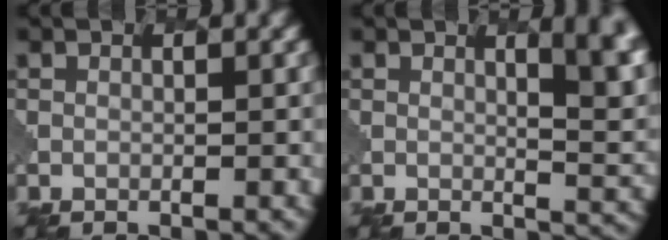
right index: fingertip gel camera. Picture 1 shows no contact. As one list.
[{"total": 5.8, "force": [2.3, 2.4, 4.8], "torque": [-0.028, -0.002, 0.028]}]